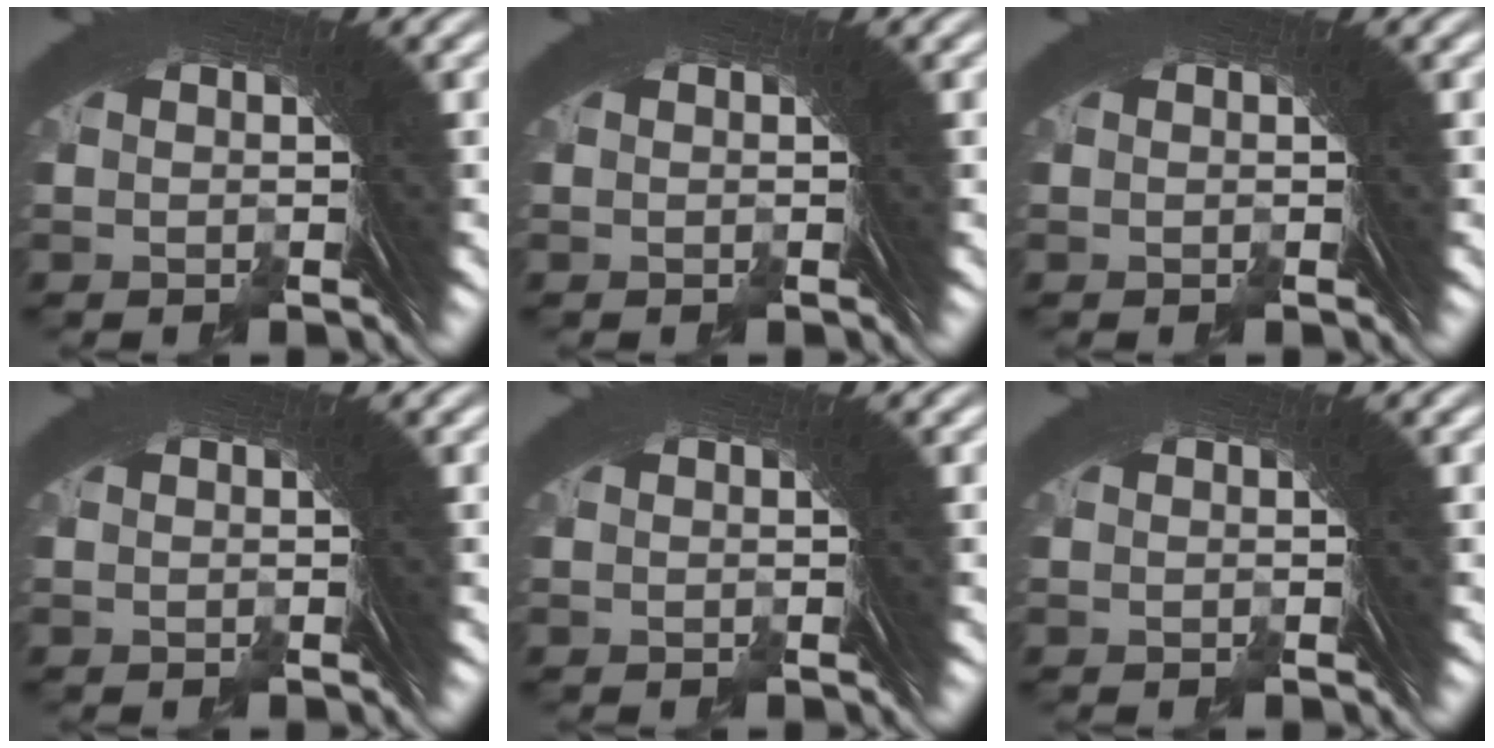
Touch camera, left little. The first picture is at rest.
{"total": 0.0}
{"total": 0.0}
{"total": 0.0}
{"total": 0.0}
{"total": 0.0}